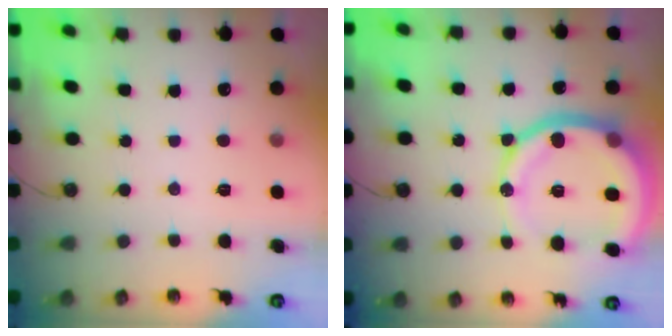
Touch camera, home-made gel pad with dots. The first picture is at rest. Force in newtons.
{"total": 17.0, "press": 16.9, "slide": 1.7}